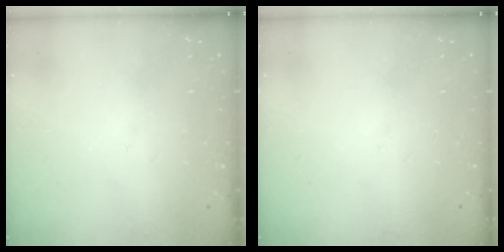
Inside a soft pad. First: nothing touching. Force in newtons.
{"total": 0.0}